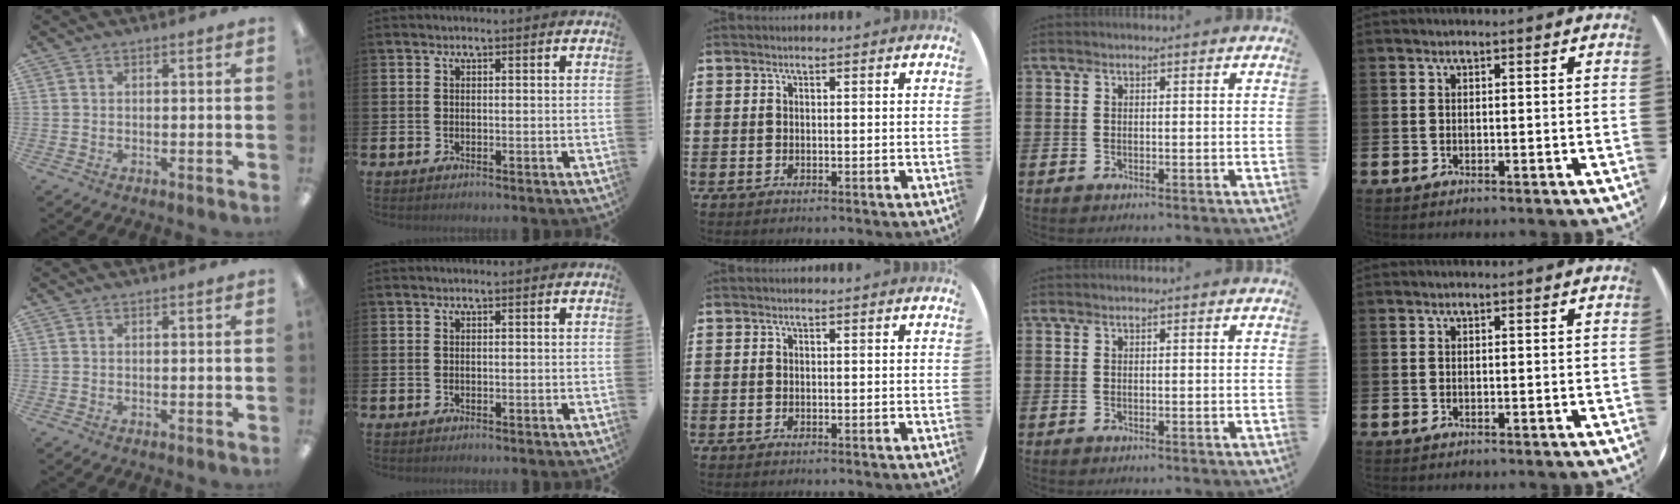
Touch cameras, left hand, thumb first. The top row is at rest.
{}